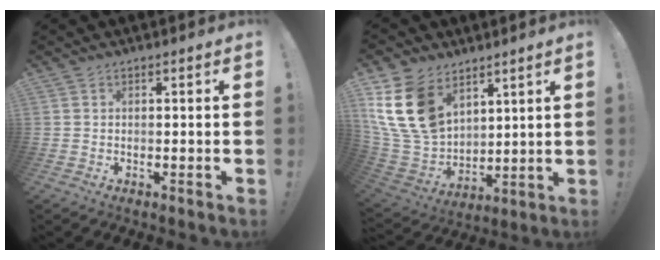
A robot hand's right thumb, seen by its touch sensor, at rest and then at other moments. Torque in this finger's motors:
{"motor_torque": [1.74, 2.08, 0.20, 0.06, 0.18]}